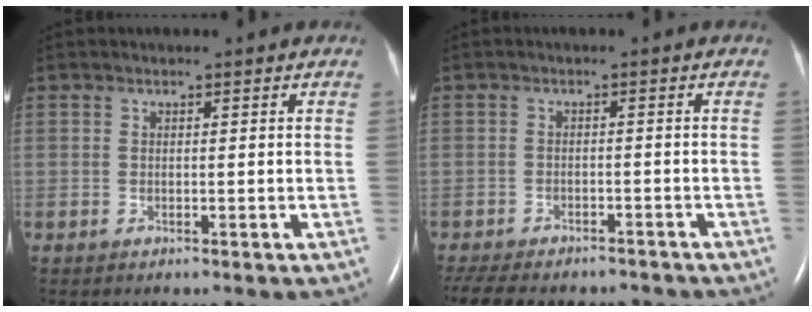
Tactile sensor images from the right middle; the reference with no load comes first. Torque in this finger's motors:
{"motor_torque": [0.24, -0.24, 0.06, 0.04]}